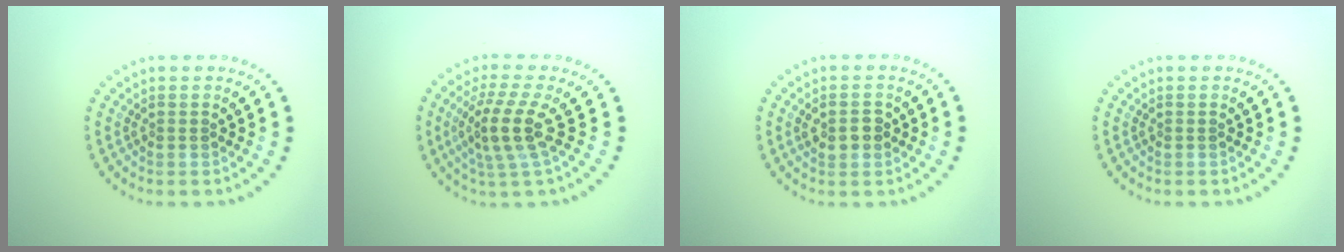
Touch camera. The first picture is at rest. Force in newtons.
{"total": 3.9, "press": 3.2, "slide": 2.3}
{"total": 2.1, "press": 2.0, "slide": 0.3}
{"total": 0.0}